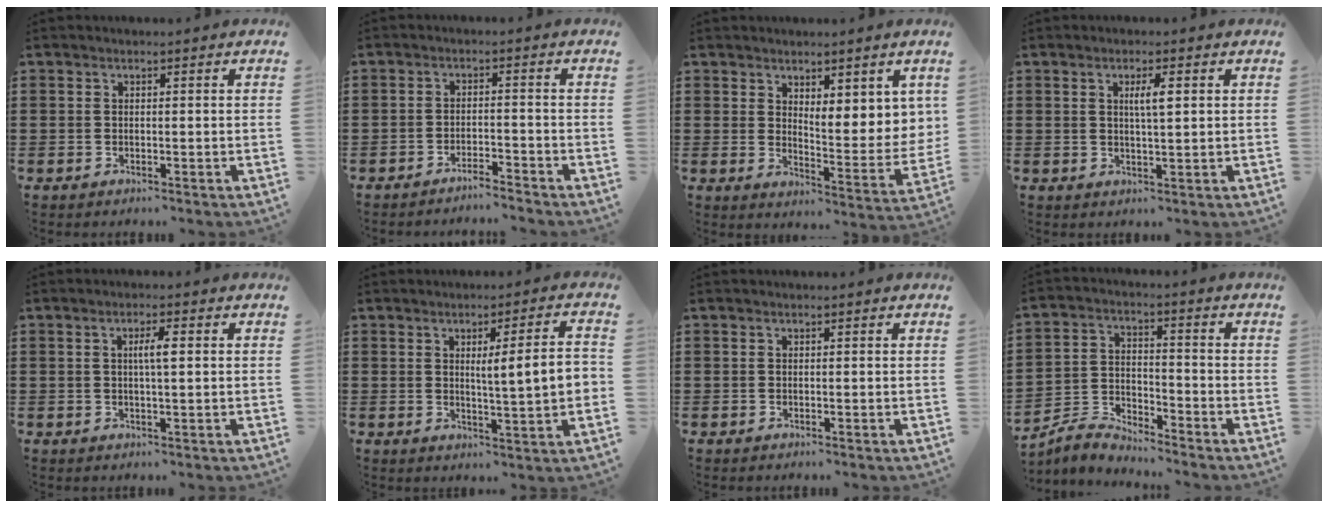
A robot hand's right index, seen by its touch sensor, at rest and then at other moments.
{"total": 2.6, "force": [-2.6, -0.2, 0.2], "torque": [-0.009, 0.002, -0.056]}
{"total": 4.6, "force": [4.0, 1.7, 1.4], "torque": [-0.038, -0.022, 0.072]}
{"total": 3.1, "force": [0.9, 0.5, 2.9], "torque": [-0.058, 0.005, 0.012]}
{"total": 3.0, "force": [0.5, 0.5, 2.9], "torque": [-0.057, 0.003, 0.006]}
{"total": 6.8, "force": [0.8, 0.4, 6.7], "torque": [-0.107, -0.008, 0.005]}
{"total": 0.0}
{"total": 3.9, "force": [-3.8, 0.6, 0.2], "torque": [-0.018, 0.001, -0.084]}